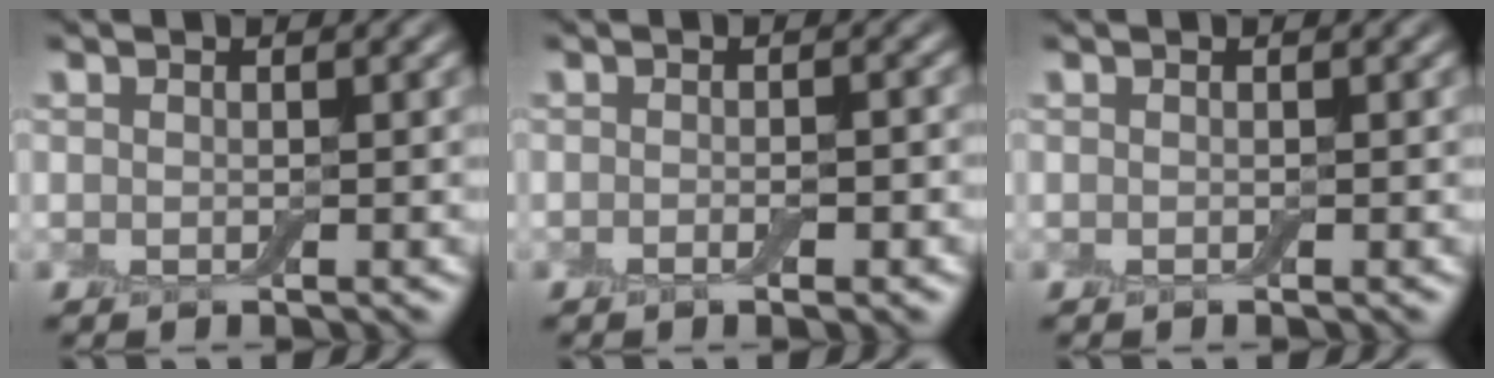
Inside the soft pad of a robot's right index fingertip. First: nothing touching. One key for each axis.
{"total": 1.8, "fx": -0.8, "fy": 0.4, "fz": 1.6, "tx": -0.017, "ty": 0.001, "tz": -0.011}
{"total": 0.0}